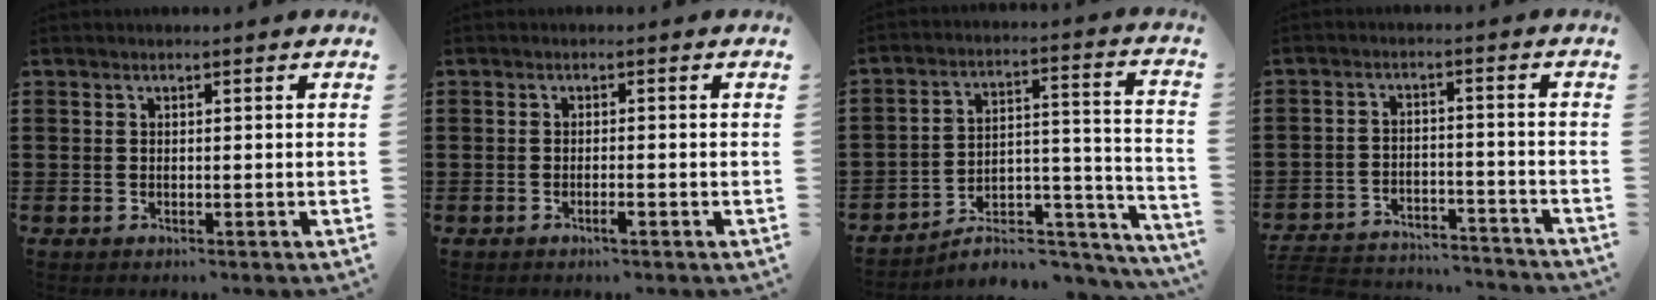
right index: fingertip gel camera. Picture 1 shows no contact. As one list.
[{"total": 1.3, "force": [-0.7, 0.0, 1.1], "torque": [-0.019, -0.006, -0.010]}, {"total": 6.4, "force": [-5.2, 2.4, 2.7], "torque": [-0.041, 0.009, -0.098]}, {"total": 5.3, "force": [-5.1, 0.7, 1.0], "torque": [-0.031, 0.000, -0.106]}]